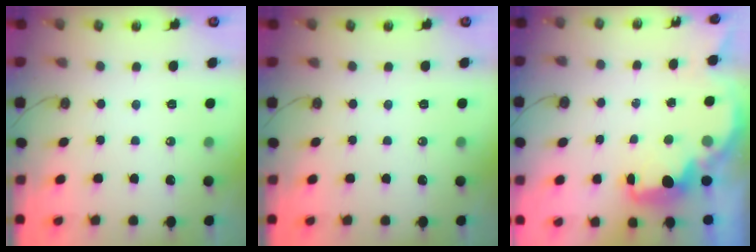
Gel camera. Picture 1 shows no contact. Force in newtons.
{"total": 0.0}
{"total": 3.8, "press": 3.8, "slide": 0.5}